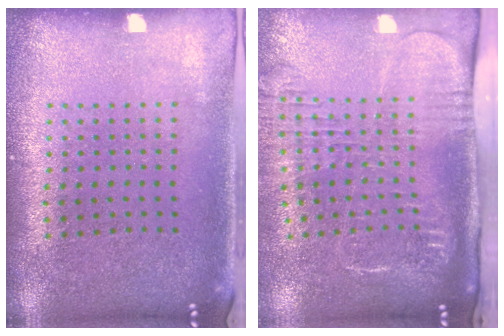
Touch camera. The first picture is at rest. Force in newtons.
{"total": 2.7, "press": 2.0, "slide": 1.7}